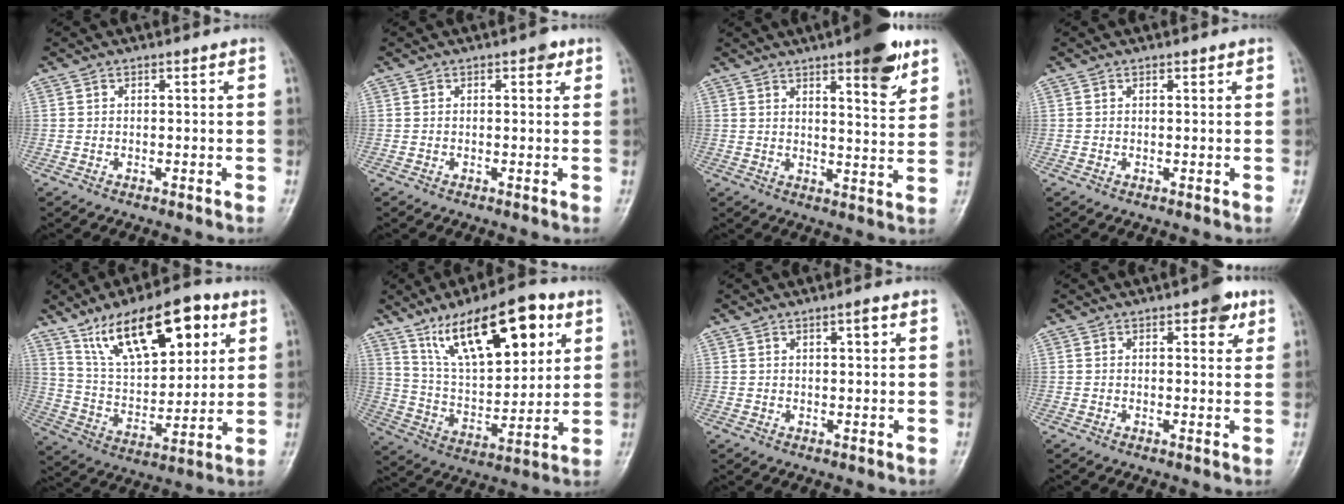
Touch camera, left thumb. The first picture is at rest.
{"total": 1.9, "force": [1.0, 1.1, 1.3], "torque": [-0.006, 0.000, 0.010]}
{"total": 11.1, "force": [6.6, 2.9, 8.5], "torque": [-0.096, -0.034, 0.087]}
{"total": 0.5, "force": [0.4, 0.3, 0.2], "torque": [-0.003, -0.003, 0.006]}
{"total": 20.0, "force": [10.4, 9.2, 14.4], "torque": [-0.183, -0.033, 0.185]}
{"total": 20.5, "force": [10.5, 8.6, 15.3], "torque": [-0.201, -0.036, 0.186]}
{"total": 2.0, "force": [1.0, 0.5, 1.6], "torque": [-0.021, -0.003, 0.016]}
{"total": 4.5, "force": [2.4, 2.1, 3.2], "torque": [-0.022, -0.006, 0.023]}